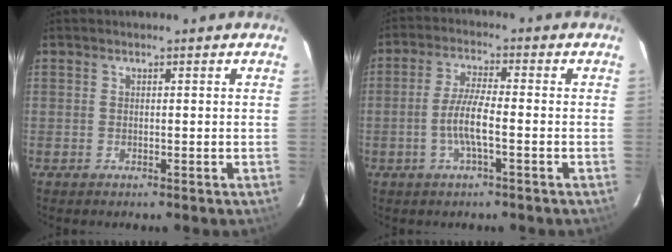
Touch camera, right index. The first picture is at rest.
{"total": 5.9, "force": [-1.8, 0.6, 5.6], "torque": [-0.116, 0.002, -0.037]}